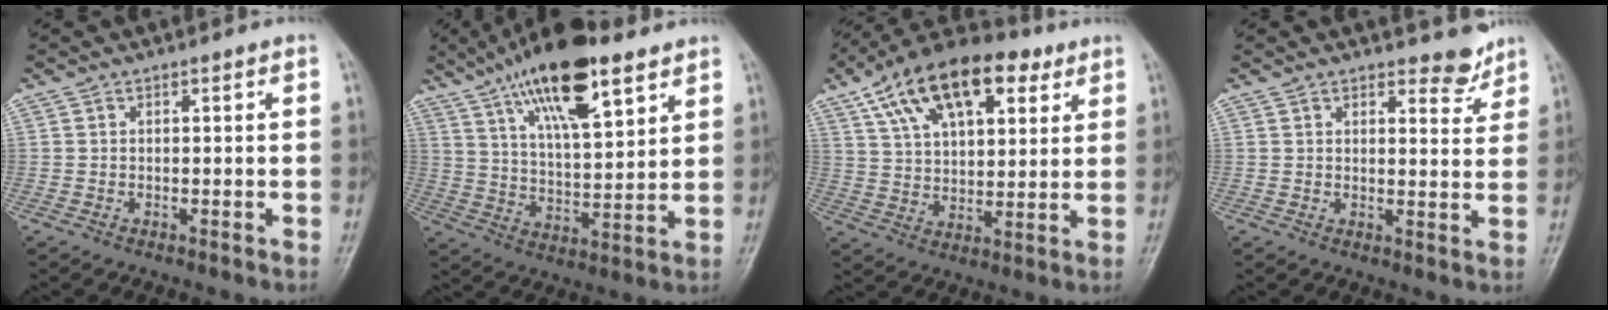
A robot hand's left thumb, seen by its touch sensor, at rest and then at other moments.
{"total": 18.4, "force": [10.8, 6.2, 13.5], "torque": [-0.209, -0.035, 0.191]}
{"total": 19.9, "force": [9.8, 10.4, 13.9], "torque": [-0.209, -0.002, 0.168]}
{"total": 4.3, "force": [3.6, 1.7, 1.4], "torque": [0.006, -0.028, 0.047]}